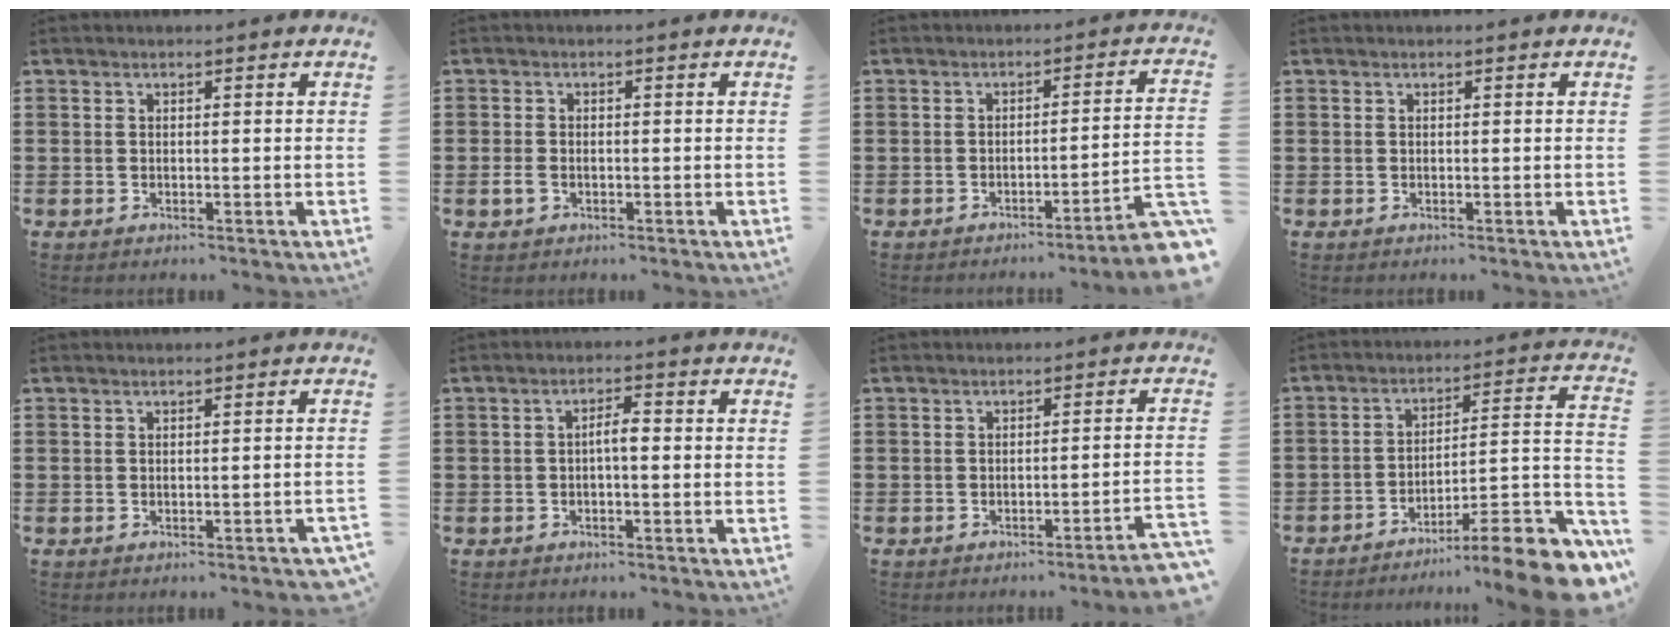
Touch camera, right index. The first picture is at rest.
{"total": 1.8, "force": [-0.7, 1.2, 1.1], "torque": [-0.032, -0.001, -0.017]}
{"total": 4.3, "force": [-3.0, -0.3, 3.0], "torque": [-0.053, -0.021, -0.060]}
{"total": 0.0}
{"total": 0.7, "force": [-0.6, 0.2, 0.3], "torque": [-0.008, -0.004, -0.012]}
{"total": 2.6, "force": [-0.4, 0.7, 2.5], "torque": [-0.047, 0.004, -0.009]}
{"total": 2.3, "force": [-2.1, -0.4, 1.0], "torque": [-0.018, -0.004, -0.043]}
{"total": 9.6, "force": [-6.9, 0.6, 6.5], "torque": [-0.087, -0.002, -0.135]}